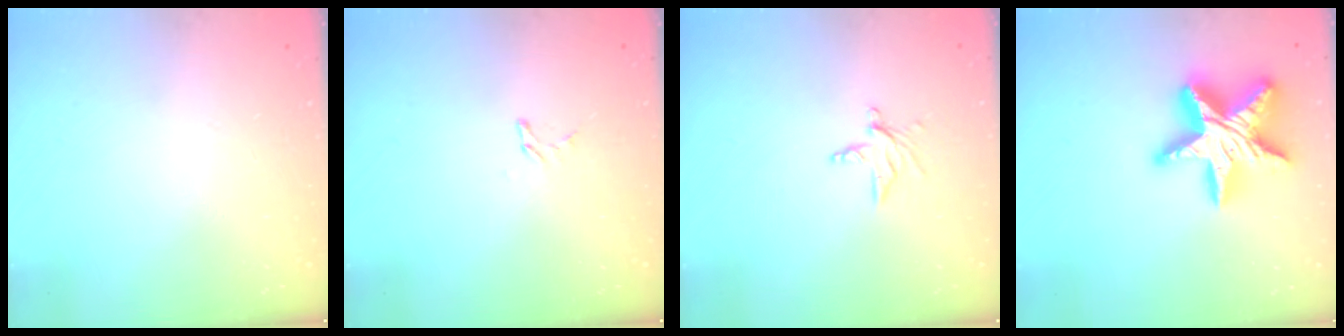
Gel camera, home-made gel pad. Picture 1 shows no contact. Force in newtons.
{"total": 2.4, "press": 2.4, "slide": 0.2}
{"total": 4.0, "press": 4.0, "slide": 0.3}
{"total": 21.2, "press": 21.1, "slide": 1.9}